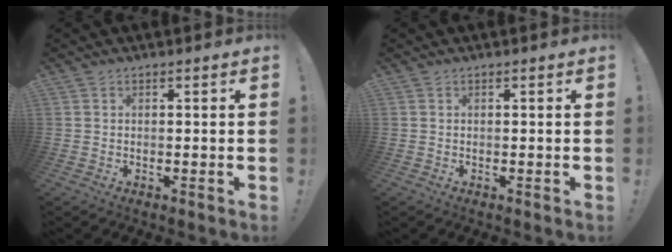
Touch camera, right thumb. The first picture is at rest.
{"total": 0.0}